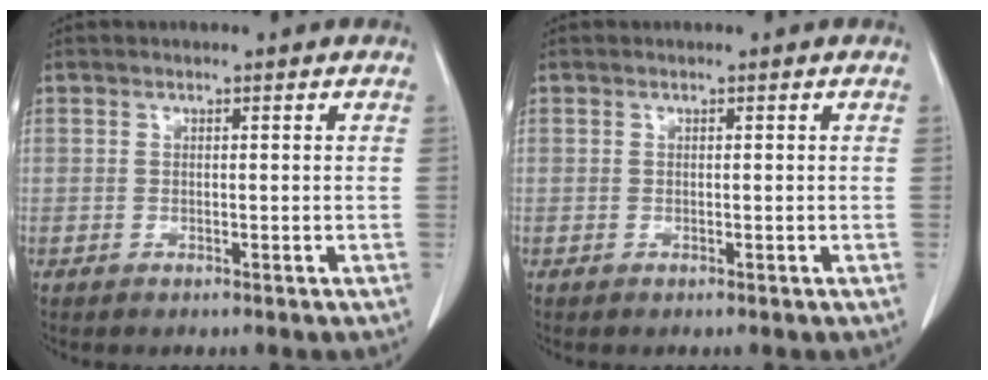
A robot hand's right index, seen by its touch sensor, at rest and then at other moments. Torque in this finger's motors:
{"motor_torque": [0.00, 0.00, 0.00, 0.00]}